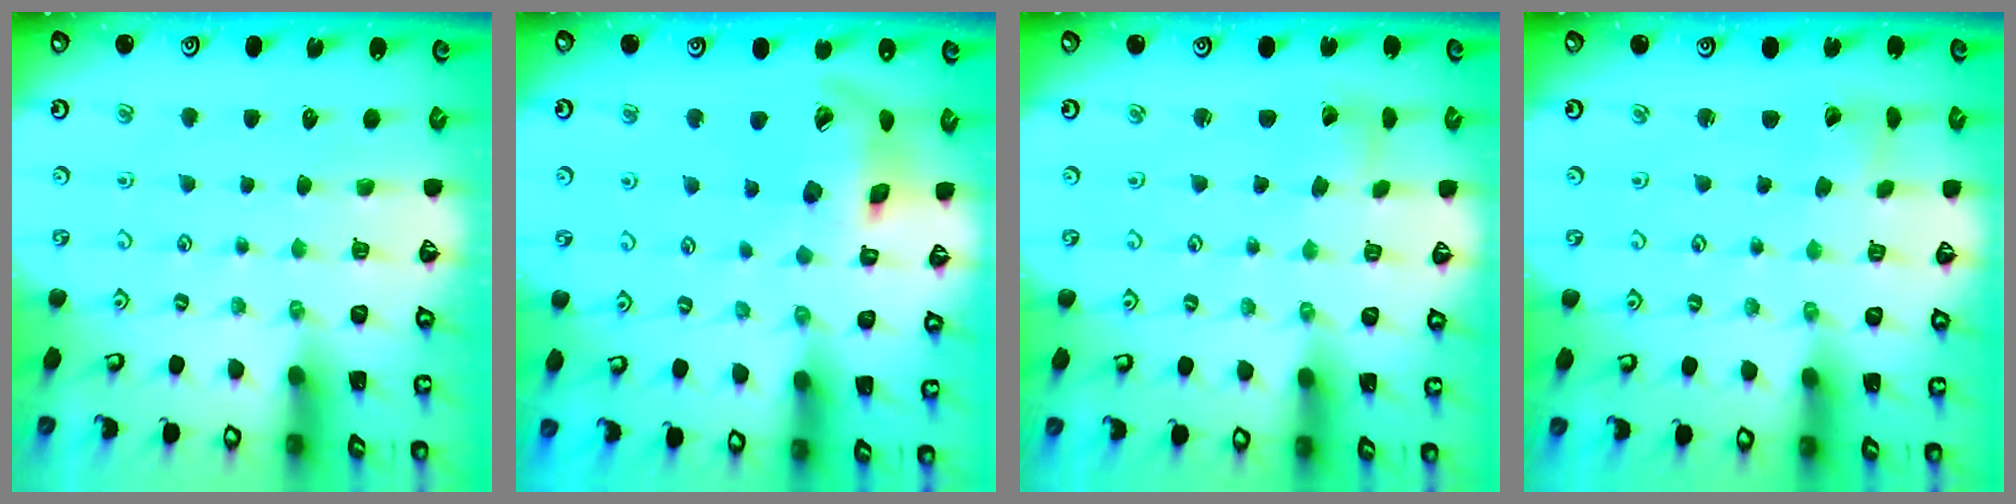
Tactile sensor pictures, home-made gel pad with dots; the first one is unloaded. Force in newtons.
{"total": 15.7, "press": 15.5, "slide": 2.4}
{"total": 2.7, "press": 2.7, "slide": 0.2}
{"total": 1.9, "press": 1.8, "slide": 0.3}